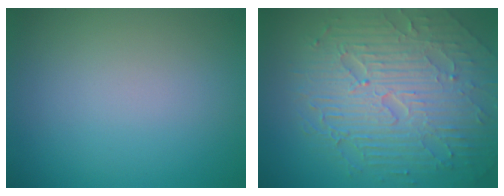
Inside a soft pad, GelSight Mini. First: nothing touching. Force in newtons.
{"total": 9.6, "press": 6.4, "slide": 7.1}